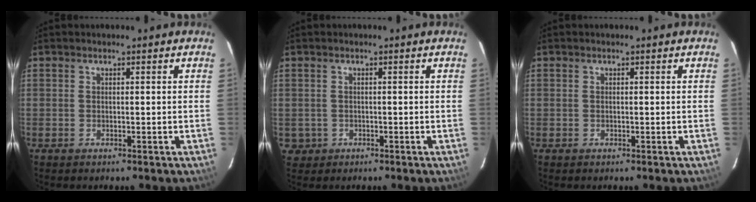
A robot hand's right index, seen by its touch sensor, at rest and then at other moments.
{"total": 2.5, "force": [-0.4, 2.4, 0.3], "torque": [-0.007, 0.003, 0.000]}
{"total": 0.0}